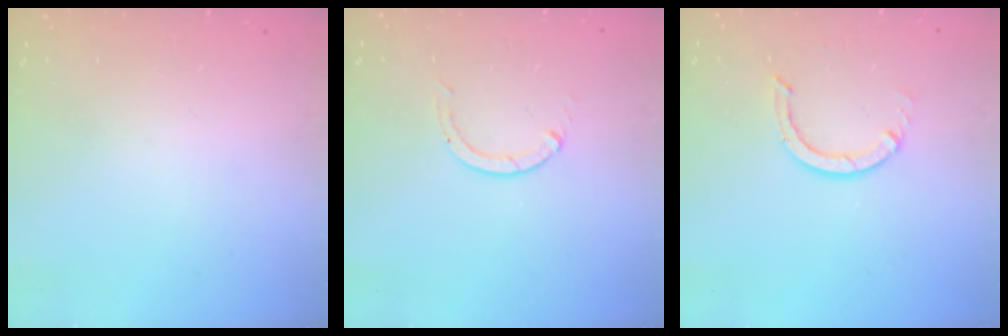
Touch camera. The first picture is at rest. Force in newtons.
{"total": 0.0}
{"total": 3.7, "press": 3.7, "slide": 0.3}